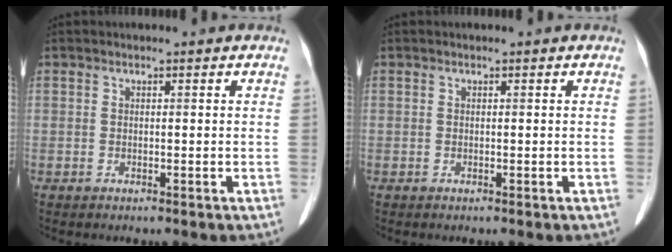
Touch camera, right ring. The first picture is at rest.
{"total": 0.0}